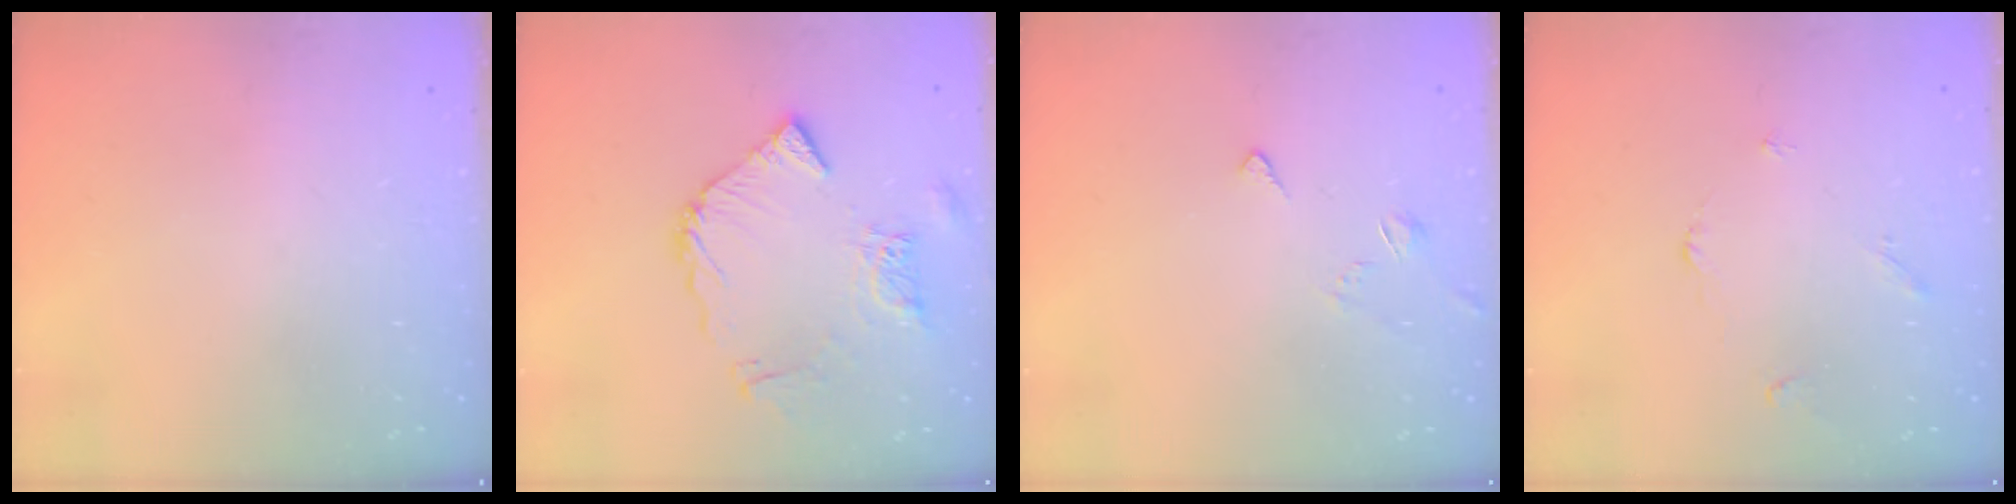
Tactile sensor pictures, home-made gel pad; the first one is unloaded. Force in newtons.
{"total": 11.0, "press": 10.9, "slide": 1.5}
{"total": 2.9, "press": 2.8, "slide": 0.6}
{"total": 3.0, "press": 2.9, "slide": 0.5}